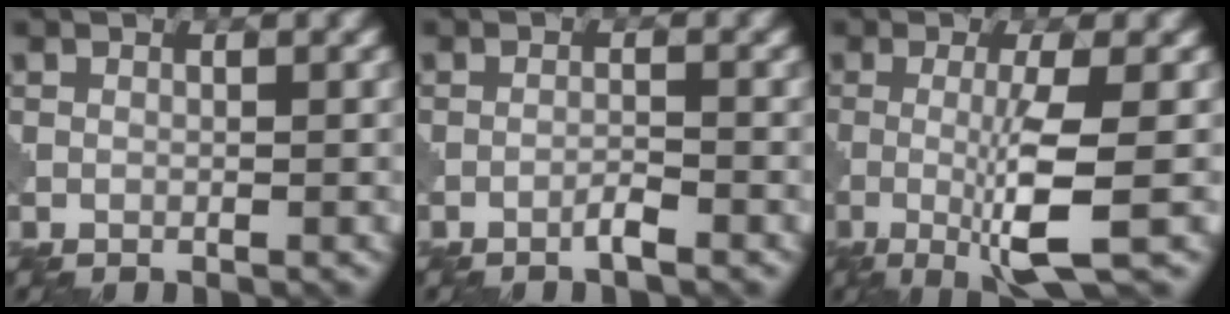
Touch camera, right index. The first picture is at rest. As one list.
[{"total": 1.3, "force": [-0.9, 0.0, 0.8], "torque": [-0.015, 0.004, -0.022]}, {"total": 5.8, "force": [-1.1, 0.8, 5.6], "torque": [-0.099, -0.011, -0.025]}]